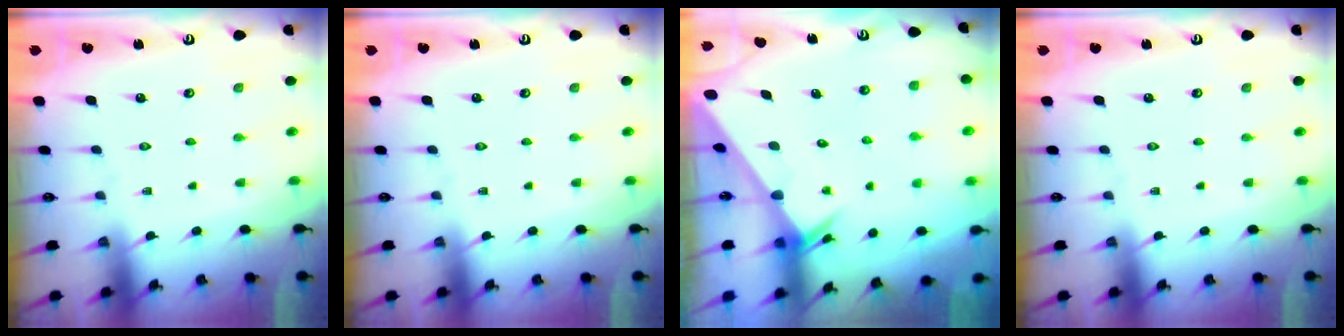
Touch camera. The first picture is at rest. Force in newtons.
{"total": 0.0}
{"total": 2.3, "press": 2.3, "slide": 0.1}
{"total": 0.0}